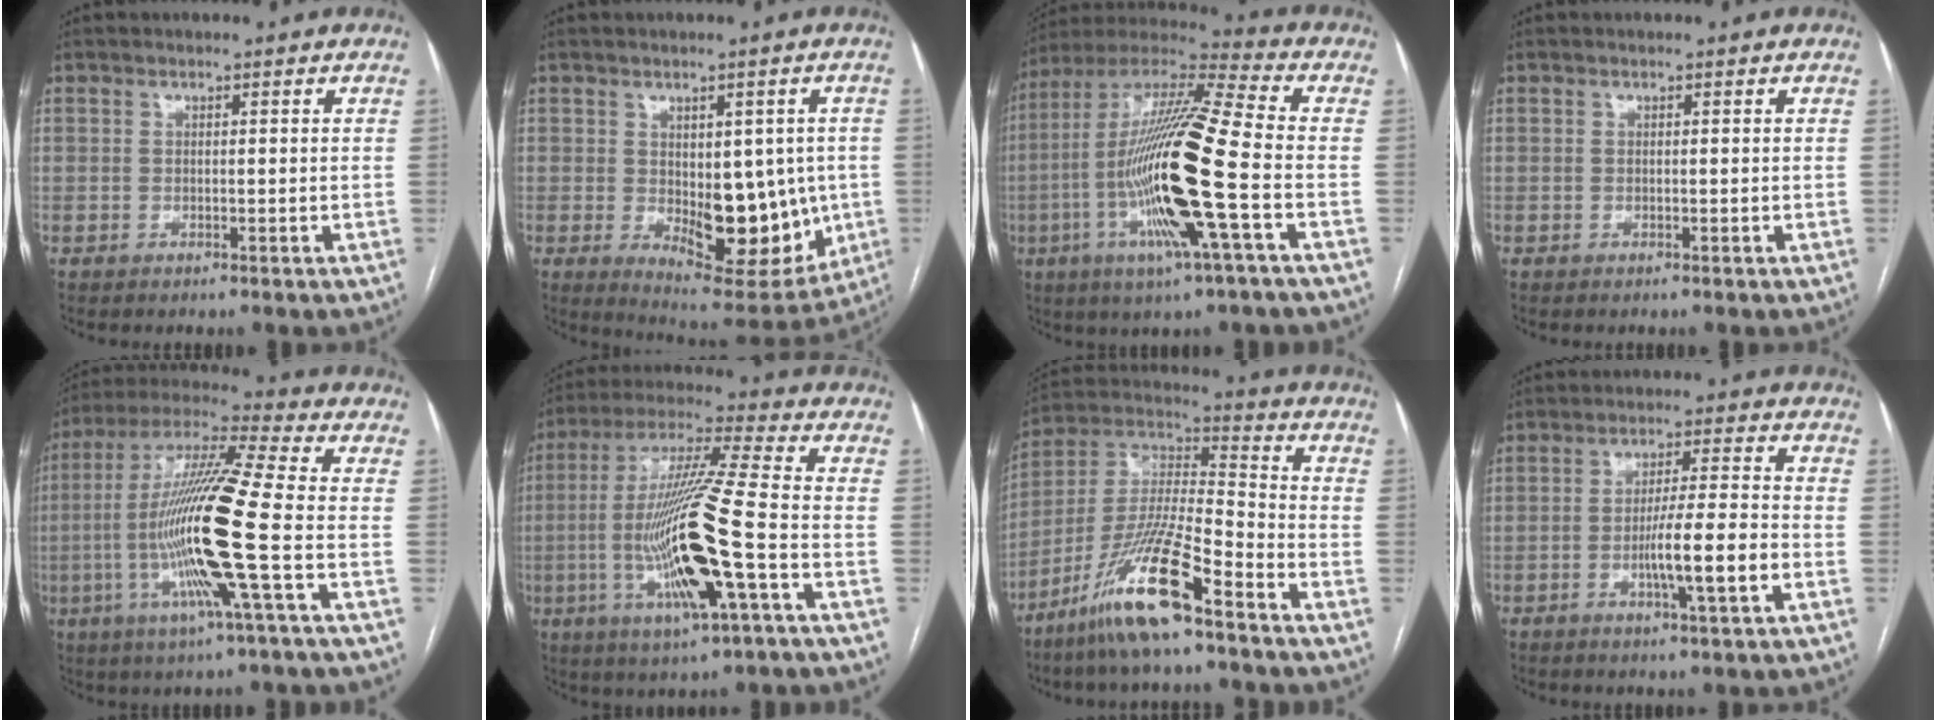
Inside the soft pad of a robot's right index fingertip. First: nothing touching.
{"total": 14.0, "force": [-1.4, 7.0, 12.1], "torque": [-0.152, -0.005, 0.008]}
{"total": 20.5, "force": [-4.8, 0.6, 19.9], "torque": [-0.409, -0.014, -0.098]}
{"total": 0.0}
{"total": 17.9, "force": [-3.8, -0.7, 17.5], "torque": [-0.350, -0.008, -0.084]}
{"total": 18.6, "force": [-4.5, 0.7, 18.1], "torque": [-0.365, -0.011, -0.084]}
{"total": 15.7, "force": [-9.8, 1.3, 12.2], "torque": [-0.251, -0.019, -0.188]}
{"total": 8.5, "force": [-2.7, -0.1, 8.1], "torque": [-0.136, 0.000, -0.045]}